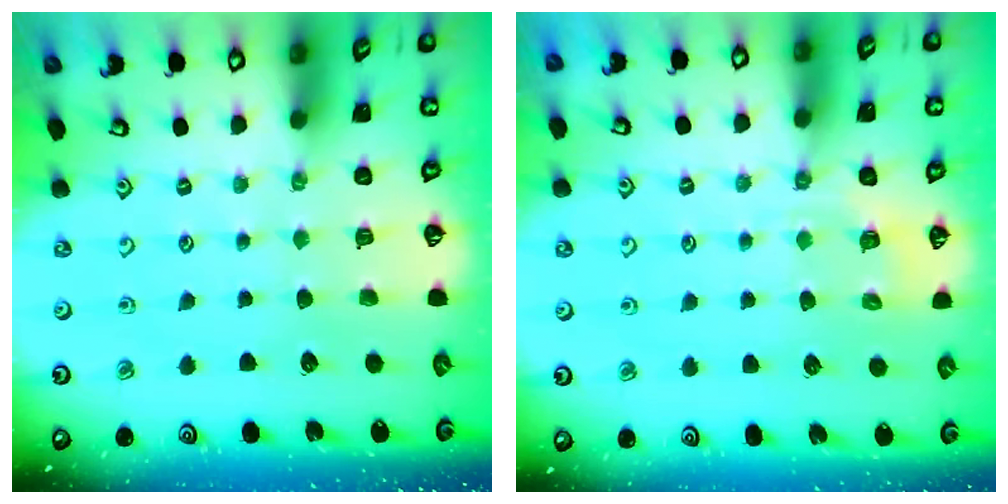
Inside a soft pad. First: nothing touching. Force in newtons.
{"total": 3.2, "press": 3.0, "slide": 1.1}